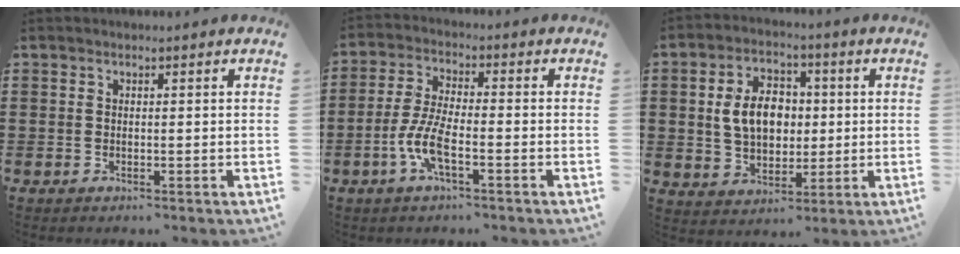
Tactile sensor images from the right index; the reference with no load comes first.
{"total": 6.7, "force": [-2.7, 1.6, 5.9], "torque": [-0.149, -0.021, -0.056]}
{"total": 8.2, "force": [0.7, 5.9, 5.7], "torque": [-0.121, 0.010, 0.004]}